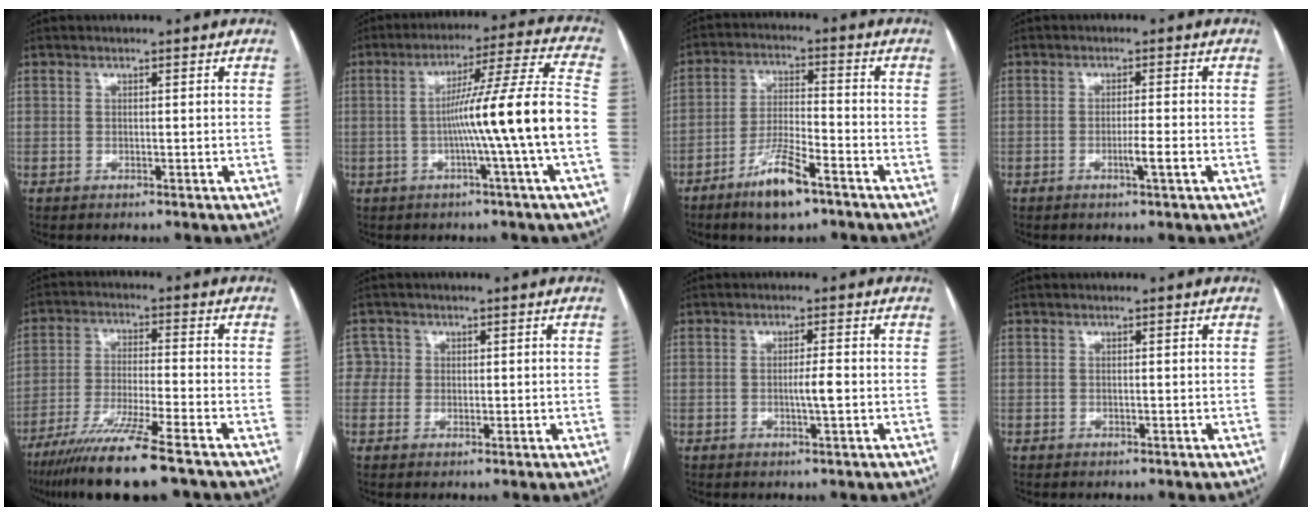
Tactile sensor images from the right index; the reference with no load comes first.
{"total": 14.1, "force": [-2.9, -2.6, 13.6], "torque": [-0.205, 0.008, -0.050]}
{"total": 9.1, "force": [-5.9, 1.7, 6.7], "torque": [-0.133, -0.012, -0.108]}
{"total": 2.8, "force": [-1.1, -0.3, 2.6], "torque": [-0.044, -0.003, -0.020]}
{"total": 13.9, "force": [-10.2, -0.1, 9.5], "torque": [-0.180, -0.046, -0.174]}
{"total": 2.5, "force": [0.5, 2.4, -0.2], "torque": [0.019, 0.007, 0.002]}
{"total": 2.6, "force": [-0.4, -0.1, 2.5], "torque": [-0.047, -0.003, -0.008]}
{"total": 0.0}